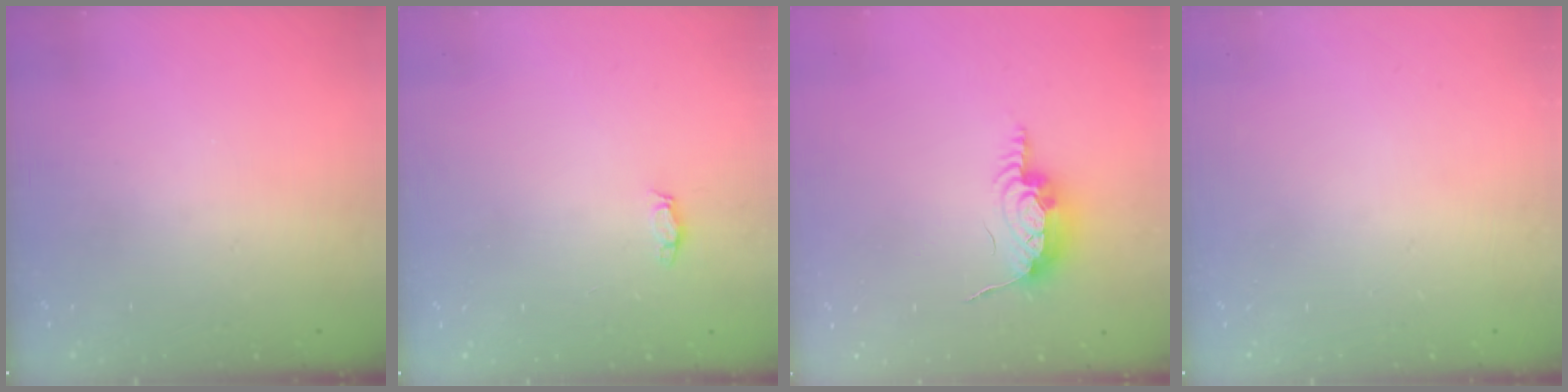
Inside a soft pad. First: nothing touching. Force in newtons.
{"total": 2.8, "press": 2.8, "slide": 0.4}
{"total": 9.9, "press": 9.9, "slide": 1.0}
{"total": 0.0}